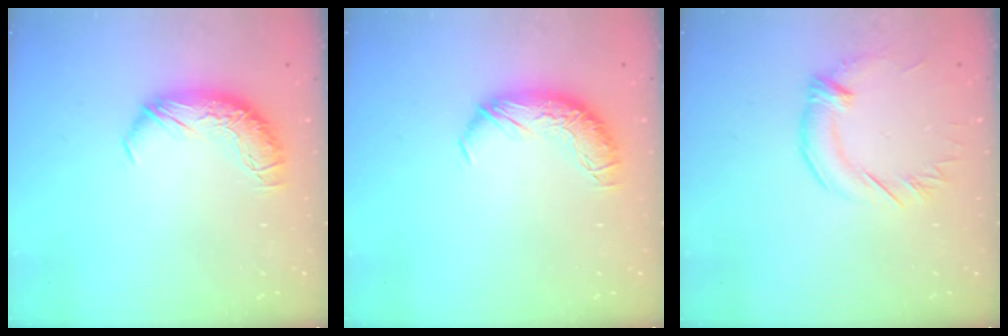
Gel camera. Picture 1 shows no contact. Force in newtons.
{"total": 0.0}
{"total": 1.4, "press": 1.2, "slide": 0.7}